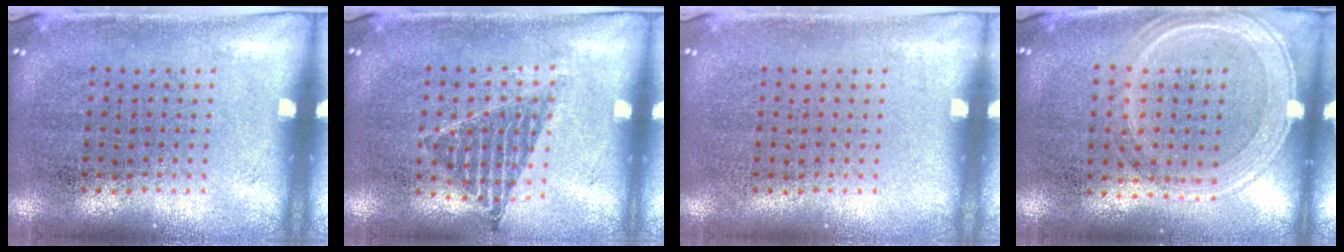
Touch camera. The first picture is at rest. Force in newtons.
{"total": 0.9, "press": 0.8, "slide": 0.3}
{"total": 0.0}
{"total": 1.3, "press": 1.2, "slide": 0.3}